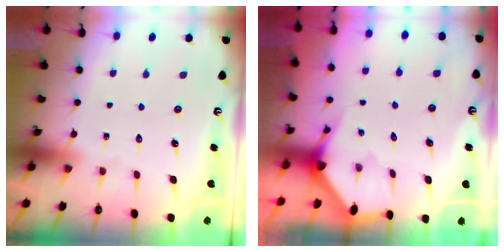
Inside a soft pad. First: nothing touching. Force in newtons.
{"total": 2.5, "press": 2.5, "slide": 0.1}